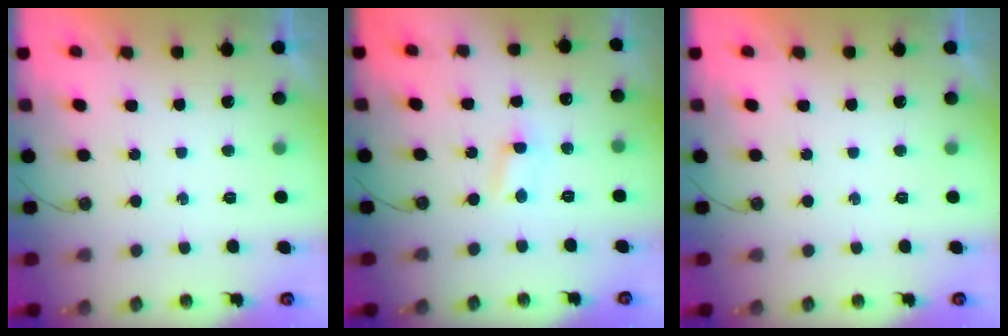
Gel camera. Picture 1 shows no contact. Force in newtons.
{"total": 2.1, "press": 2.1, "slide": 0.3}
{"total": 0.0}